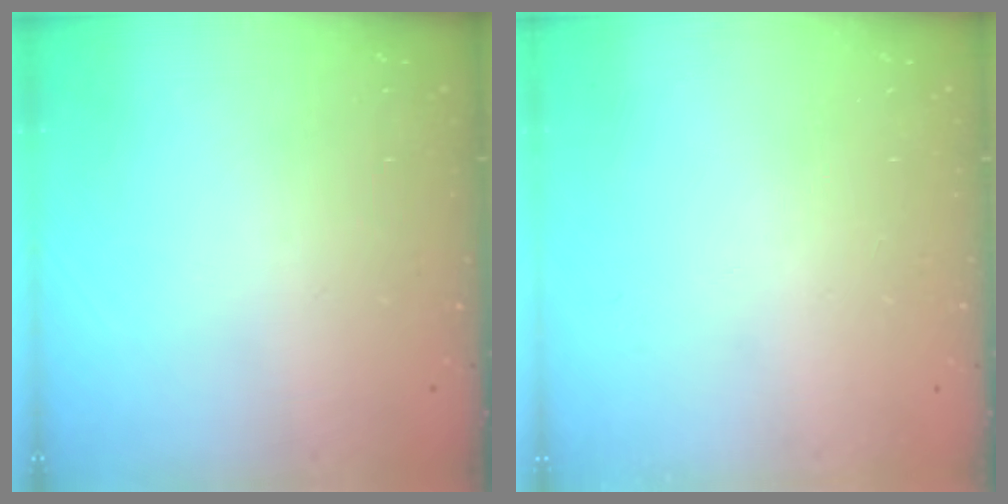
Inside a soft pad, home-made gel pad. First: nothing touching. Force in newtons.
{"total": 0.0}